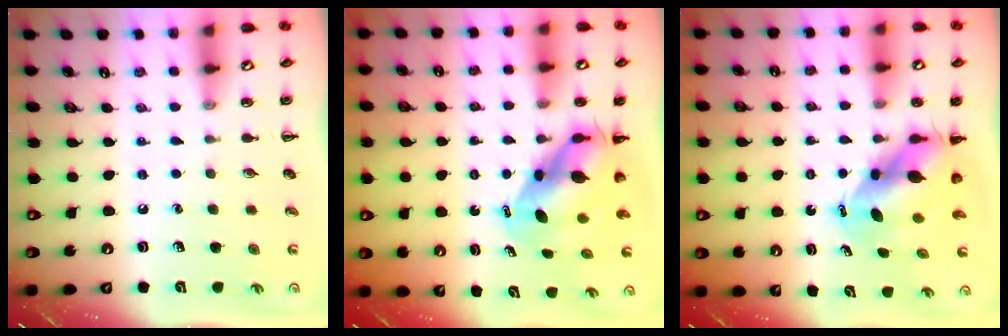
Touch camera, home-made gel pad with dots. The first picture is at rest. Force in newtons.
{"total": 7.6, "press": 7.3, "slide": 2.0}
{"total": 7.1, "press": 7.0, "slide": 1.5}